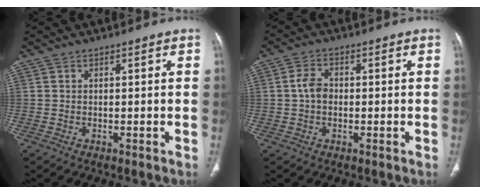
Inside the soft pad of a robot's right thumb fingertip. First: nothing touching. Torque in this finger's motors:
{"motor_torque": [0.47, -0.28, 0.21, -0.45, -0.01]}